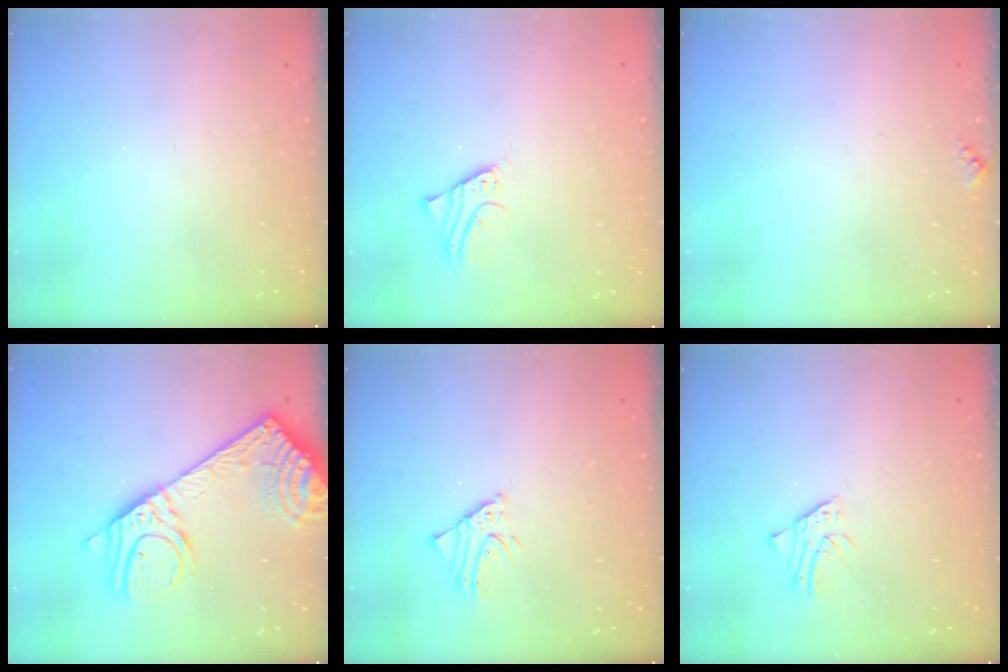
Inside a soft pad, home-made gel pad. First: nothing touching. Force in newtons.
{"total": 2.1, "press": 2.1, "slide": 0.1}
{"total": 4.7, "press": 4.5, "slide": 1.2}
{"total": 21.5, "press": 21.1, "slide": 4.3}
{"total": 2.0, "press": 2.0, "slide": 0.1}
{"total": 2.1, "press": 2.1, "slide": 0.2}